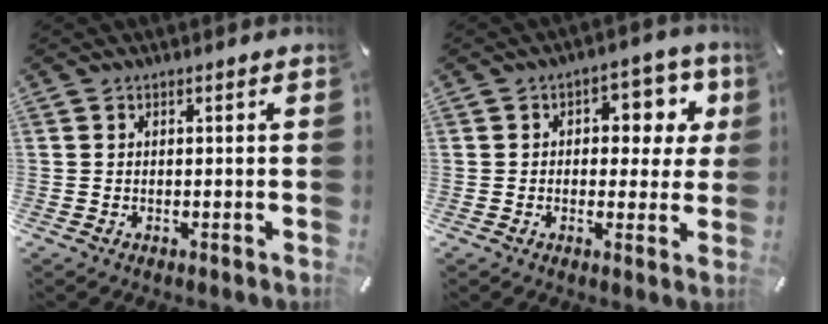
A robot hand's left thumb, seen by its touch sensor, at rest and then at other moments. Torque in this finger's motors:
{"motor_torque": [0.35, 0.08, 0.37, 0.19, -0.02]}